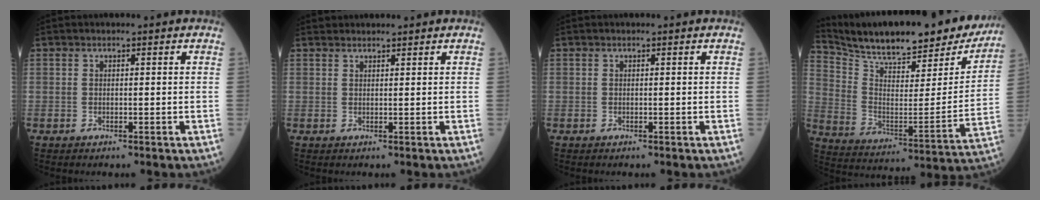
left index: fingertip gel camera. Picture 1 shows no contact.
{"total": 2.1, "force": [2.1, 0.4, 0.3], "torque": [-0.005, 0.024, 0.036]}
{"total": 0.0}
{"total": 26.9, "force": [23.5, 6.2, 11.4], "torque": [-0.192, -0.033, 0.336]}